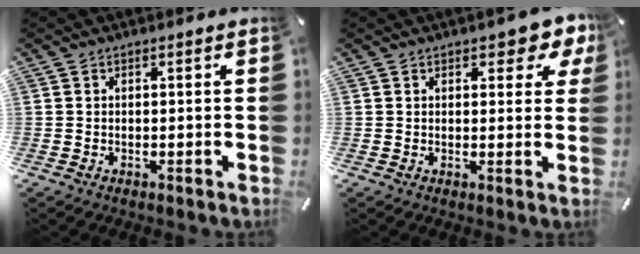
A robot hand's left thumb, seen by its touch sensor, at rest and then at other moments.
{"total": 4.9, "force": [3.0, 2.6, 2.8], "torque": [-0.025, -0.013, 0.045]}